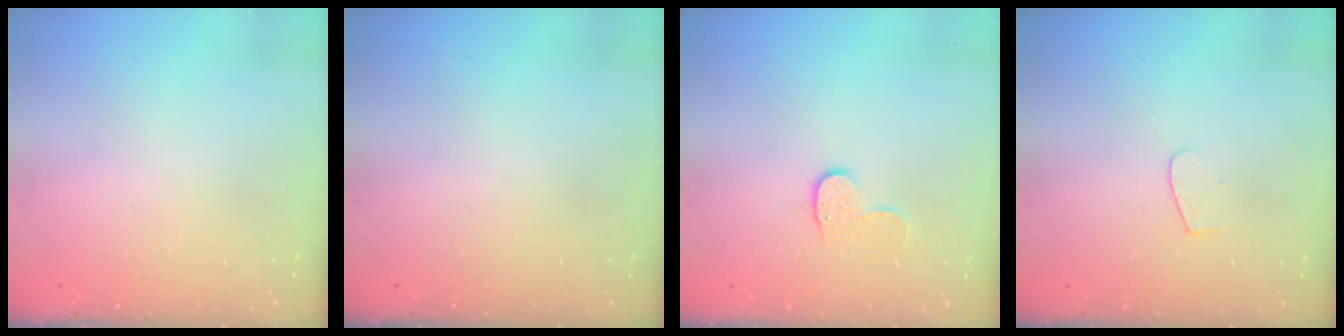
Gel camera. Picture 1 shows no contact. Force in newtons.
{"total": 0.0}
{"total": 6.6, "press": 6.6, "slide": 0.6}
{"total": 4.0, "press": 4.0, "slide": 0.4}